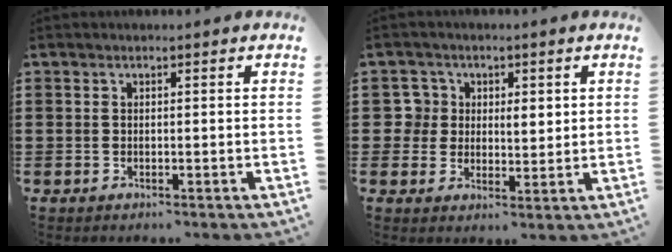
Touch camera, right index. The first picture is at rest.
{"total": 4.5, "force": [1.5, 4.2, 0.9], "torque": [-0.031, 0.014, 0.024]}